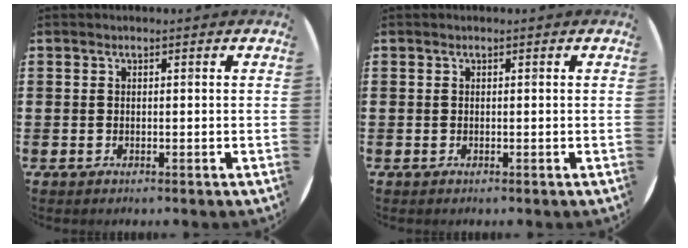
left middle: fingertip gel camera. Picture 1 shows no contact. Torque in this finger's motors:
{"motor_torque": [0.00, -0.05, 0.00, 0.00]}